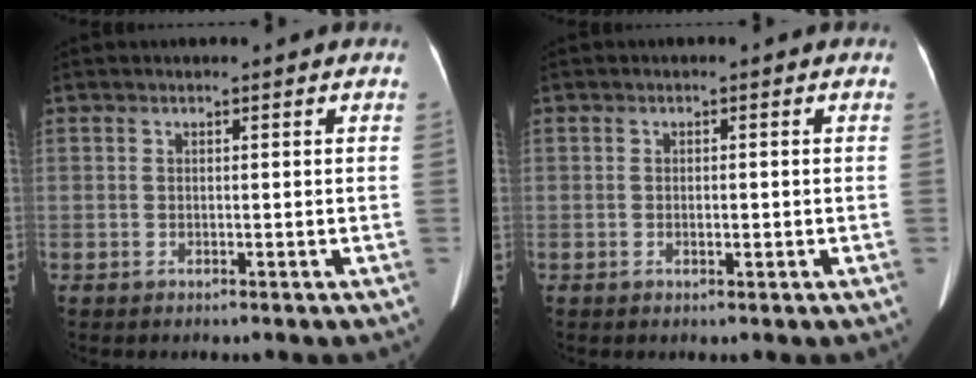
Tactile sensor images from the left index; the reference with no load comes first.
{"total": 1.2, "force": [-0.3, 0.4, 1.1], "torque": [-0.019, 0.000, -0.006]}